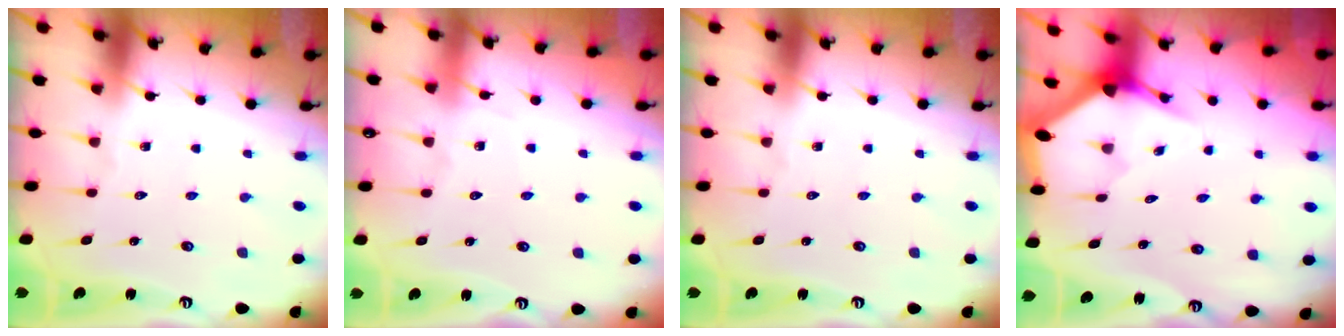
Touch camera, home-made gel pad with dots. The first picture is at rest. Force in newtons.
{"total": 3.6, "press": 3.5, "slide": 0.6}
{"total": 0.0}
{"total": 3.2, "press": 3.2, "slide": 0.2}